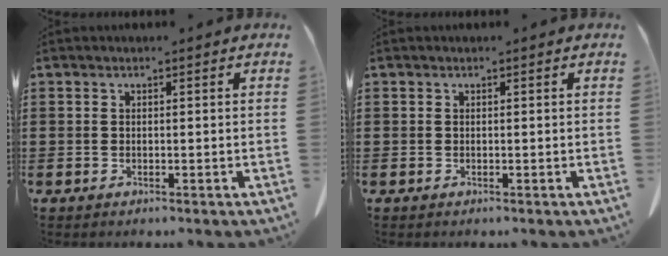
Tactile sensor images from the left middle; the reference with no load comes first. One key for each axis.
{"total": 0.0}